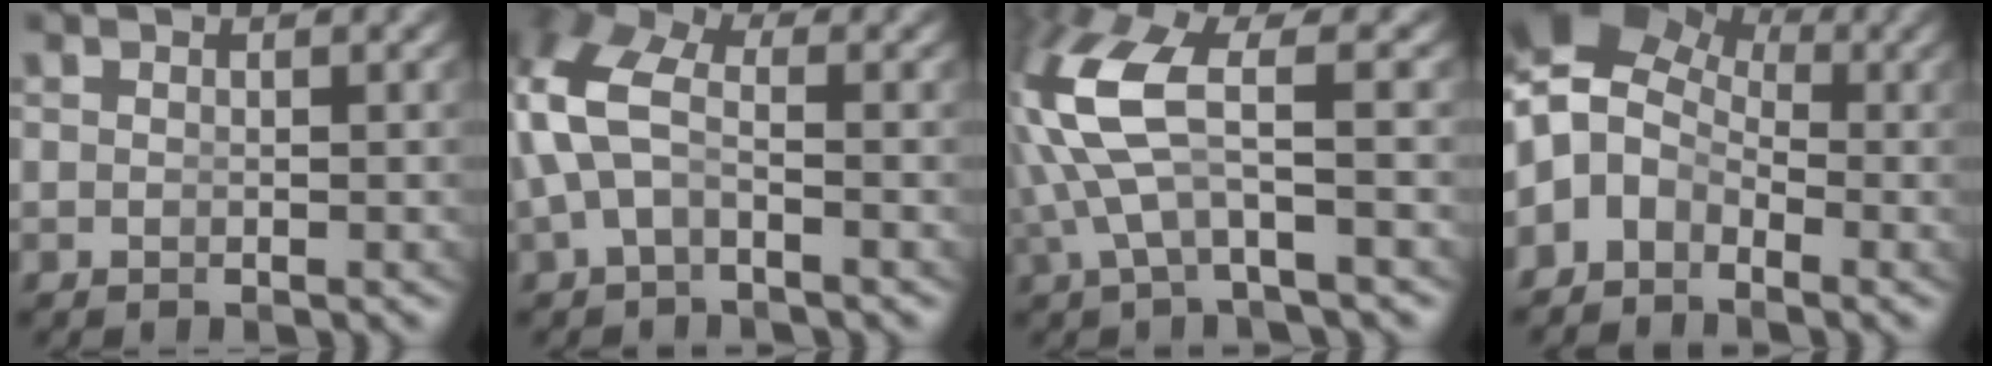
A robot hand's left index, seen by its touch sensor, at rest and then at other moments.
{"total": 5.2, "force": [0.6, 3.5, 3.8], "torque": [-0.106, -0.009, 0.013]}
{"total": 6.2, "force": [0.8, 2.2, 5.7], "torque": [-0.139, -0.004, 0.020]}
{"total": 9.7, "force": [1.6, 8.2, 5.0], "torque": [-0.116, -0.013, 0.019]}